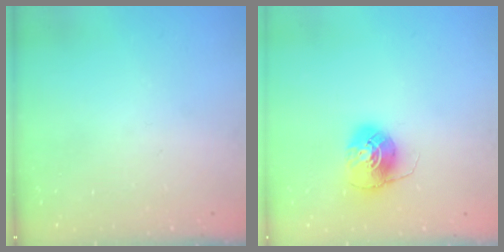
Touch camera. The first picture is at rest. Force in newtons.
{"total": 8.1, "press": 8.1, "slide": 0.5}